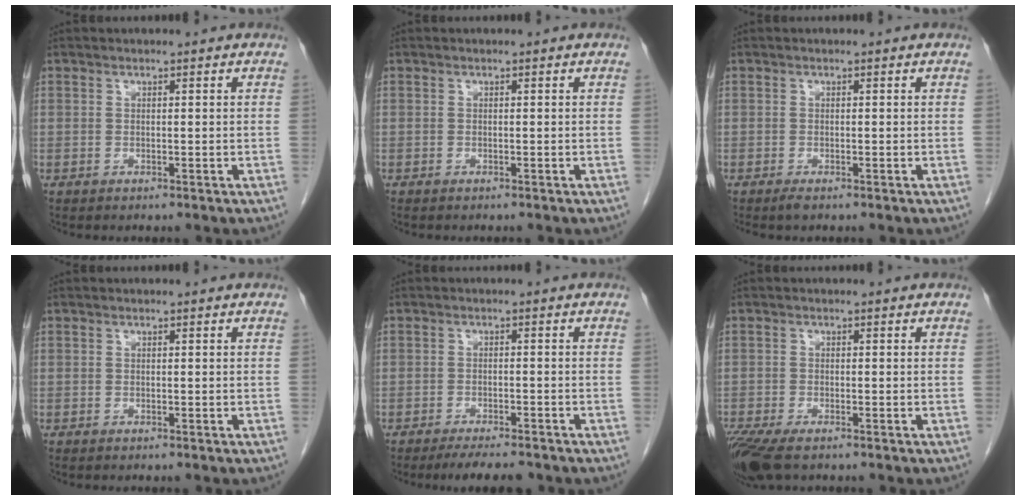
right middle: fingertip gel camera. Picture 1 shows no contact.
{"total": 0.8, "force": [-0.7, 0.2, 0.3], "torque": [-0.008, -0.002, -0.010]}
{"total": 0.9, "force": [-0.7, 0.0, 0.6], "torque": [-0.015, -0.003, -0.012]}
{"total": 0.0}
{"total": 5.9, "force": [-5.1, 1.0, 2.8], "torque": [-0.042, -0.010, -0.078]}
{"total": 6.6, "force": [-4.8, 2.0, 4.2], "torque": [-0.081, -0.017, -0.085]}